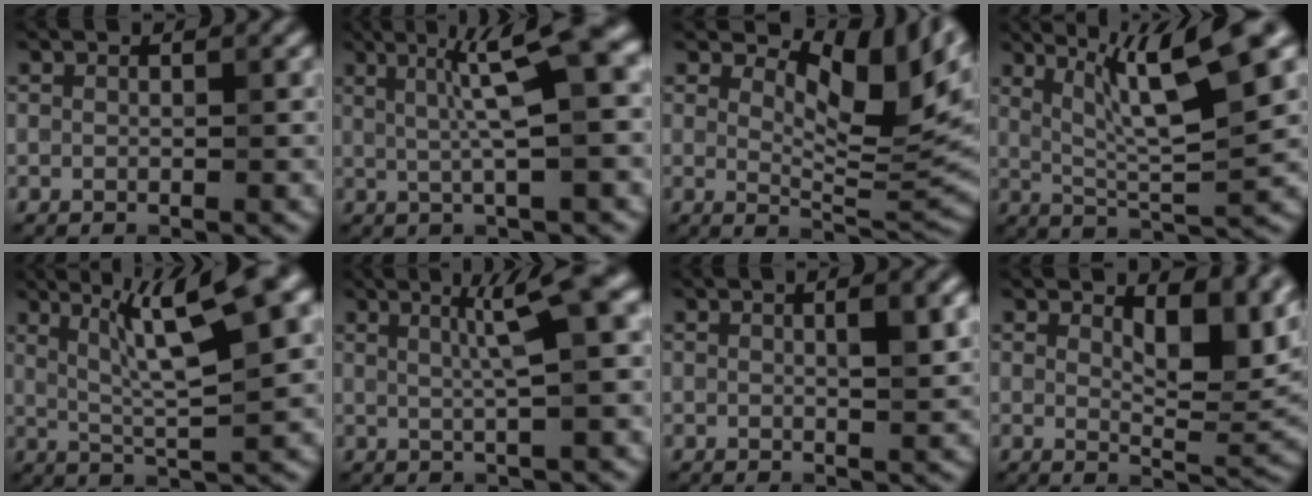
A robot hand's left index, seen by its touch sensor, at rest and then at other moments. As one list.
[{"total": 7.5, "force": [1.8, 1.2, 7.1], "torque": [-0.099, 0.018, 0.025]}, {"total": 9.2, "force": [4.4, 3.5, 7.3], "torque": [-0.104, -0.004, 0.073]}, {"total": 9.7, "force": [4.4, 1.8, 8.4], "torque": [-0.132, 0.010, 0.079]}, {"total": 9.6, "force": [3.8, 1.9, 8.6], "torque": [-0.136, 0.016, 0.068]}, {"total": 5.6, "force": [1.6, 1.0, 5.2], "torque": [-0.067, 0.016, 0.023]}, {"total": 3.2, "force": [0.9, 0.8, 2.9], "torque": [-0.036, 0.005, 0.012]}, {"total": 6.1, "force": [2.8, 2.6, 4.7], "torque": [-0.065, -0.010, 0.042]}]